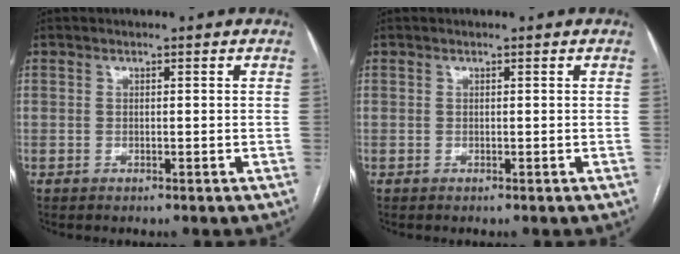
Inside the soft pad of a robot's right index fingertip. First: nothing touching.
{"total": 0.0}